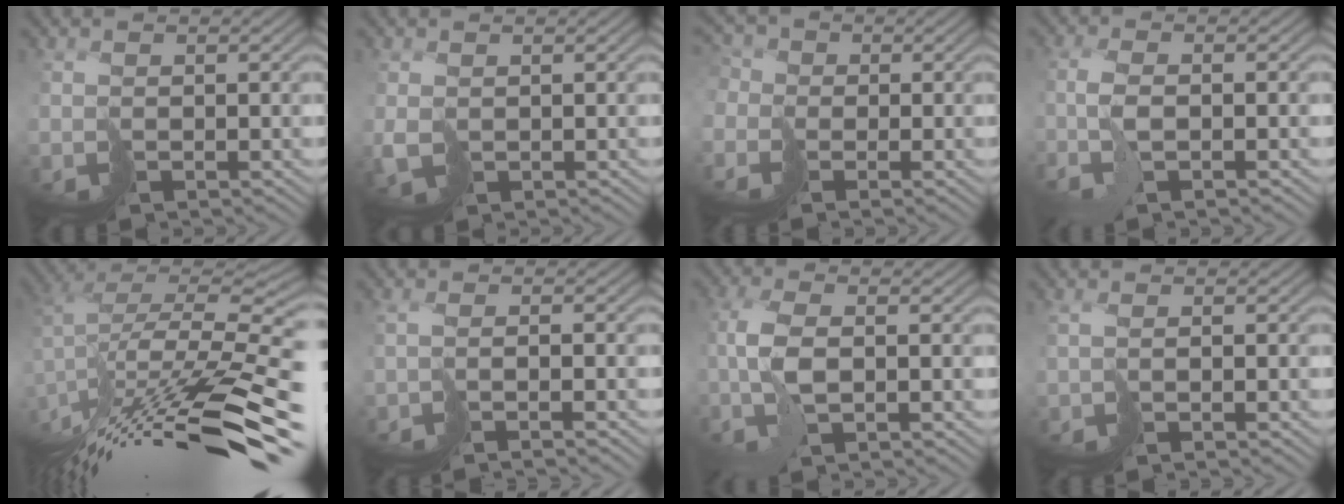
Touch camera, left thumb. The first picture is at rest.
{"total": 2.1, "force": [0.2, 1.3, 1.6], "torque": [-0.038, -0.004, 0.005]}
{"total": 4.6, "force": [-1.1, 4.0, 2.1], "torque": [-0.070, 0.008, -0.030]}
{"total": 3.1, "force": [-1.1, 0.4, 2.8], "torque": [-0.061, 0.007, -0.029]}
{"total": 13.7, "force": [-5.9, 4.1, 11.7], "torque": [-0.256, 0.008, -0.096]}
{"total": 3.0, "force": [-2.3, -0.6, 1.8], "torque": [-0.025, -0.003, -0.044]}
{"total": 4.8, "force": [-0.8, 1.4, 4.6], "torque": [-0.108, 0.009, -0.018]}
{"total": 1.4, "force": [-1.0, -0.5, 0.9], "torque": [-0.017, 0.001, -0.022]}